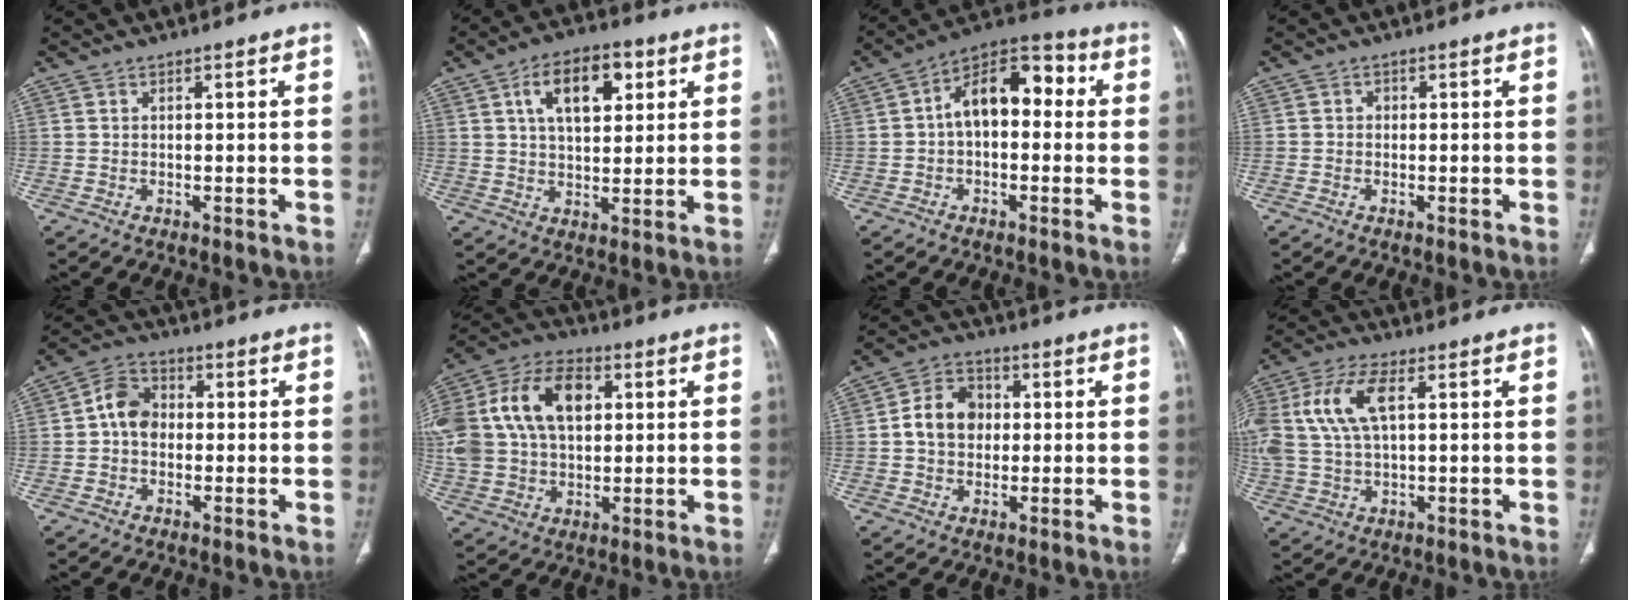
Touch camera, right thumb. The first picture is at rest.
{"total": 12.0, "force": [4.5, 6.5, 8.9], "torque": [-0.120, -0.003, 0.072]}
{"total": 12.6, "force": [0.9, 7.7, 10.0], "torque": [-0.126, 0.044, -0.003]}
{"total": 0.8, "force": [-0.1, 0.8, 0.3], "torque": [0.003, 0.004, -0.003]}
{"total": 6.6, "force": [0.0, 5.2, 4.1], "torque": [-0.057, 0.019, -0.011]}
{"total": 29.0, "force": [6.9, 19.9, 20.0], "torque": [-0.462, 0.062, 0.135]}
{"total": 8.7, "force": [0.4, 6.9, 5.2], "torque": [-0.068, 0.017, 0.000]}
{"total": 13.8, "force": [3.5, 7.0, 11.3], "torque": [-0.261, 0.017, 0.070]}